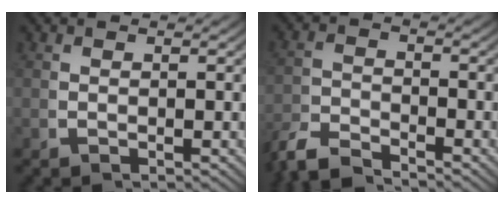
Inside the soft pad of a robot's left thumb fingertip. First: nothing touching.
{"total": 4.2, "force": [-4.0, 0.9, 0.9], "torque": [-0.019, -0.014, -0.075]}